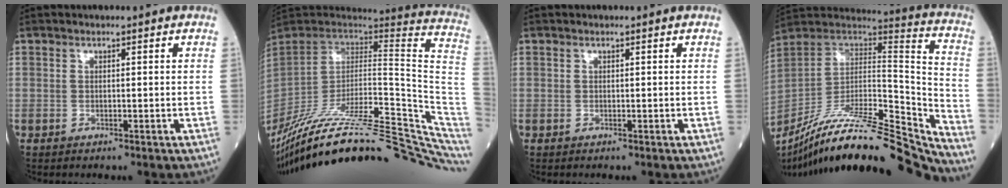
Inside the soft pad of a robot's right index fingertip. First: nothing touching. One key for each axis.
{"total": 35.5, "fx": -28.3, "fy": 5.9, "fz": 20.7, "tx": -0.252, "ty": -0.033, "tz": -0.412}
{"total": 0.0}
{"total": 30.8, "fx": -26.9, "fy": 1.7, "fz": 14.8, "tx": -0.194, "ty": -0.027, "tz": -0.417}